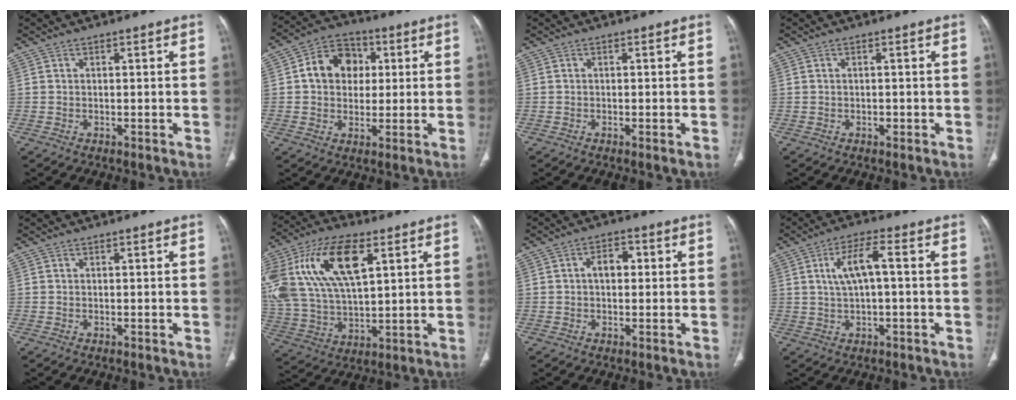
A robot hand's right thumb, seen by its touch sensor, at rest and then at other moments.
{"total": 10.6, "force": [1.9, 8.6, 5.9], "torque": [-0.061, 0.012, 0.022]}
{"total": 1.1, "force": [-0.4, 0.1, 1.0], "torque": [-0.018, -0.003, -0.005]}
{"total": 0.7, "force": [-0.3, 0.5, 0.5], "torque": [-0.009, 0.000, -0.004]}
{"total": 0.0}
{"total": 24.3, "force": [8.5, 12.2, 19.2], "torque": [-0.414, 0.002, 0.160]}
{"total": 4.3, "force": [0.4, 2.8, 3.2], "torque": [-0.045, 0.015, 0.002]}
{"total": 6.7, "force": [0.9, 2.1, 6.3], "torque": [-0.132, 0.018, 0.016]}